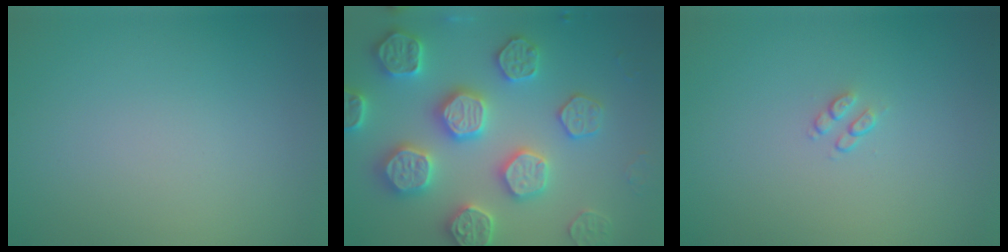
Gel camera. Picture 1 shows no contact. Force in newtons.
{"total": 6.3, "press": 6.2, "slide": 1.5}
{"total": 0.9, "press": 0.6, "slide": 0.7}